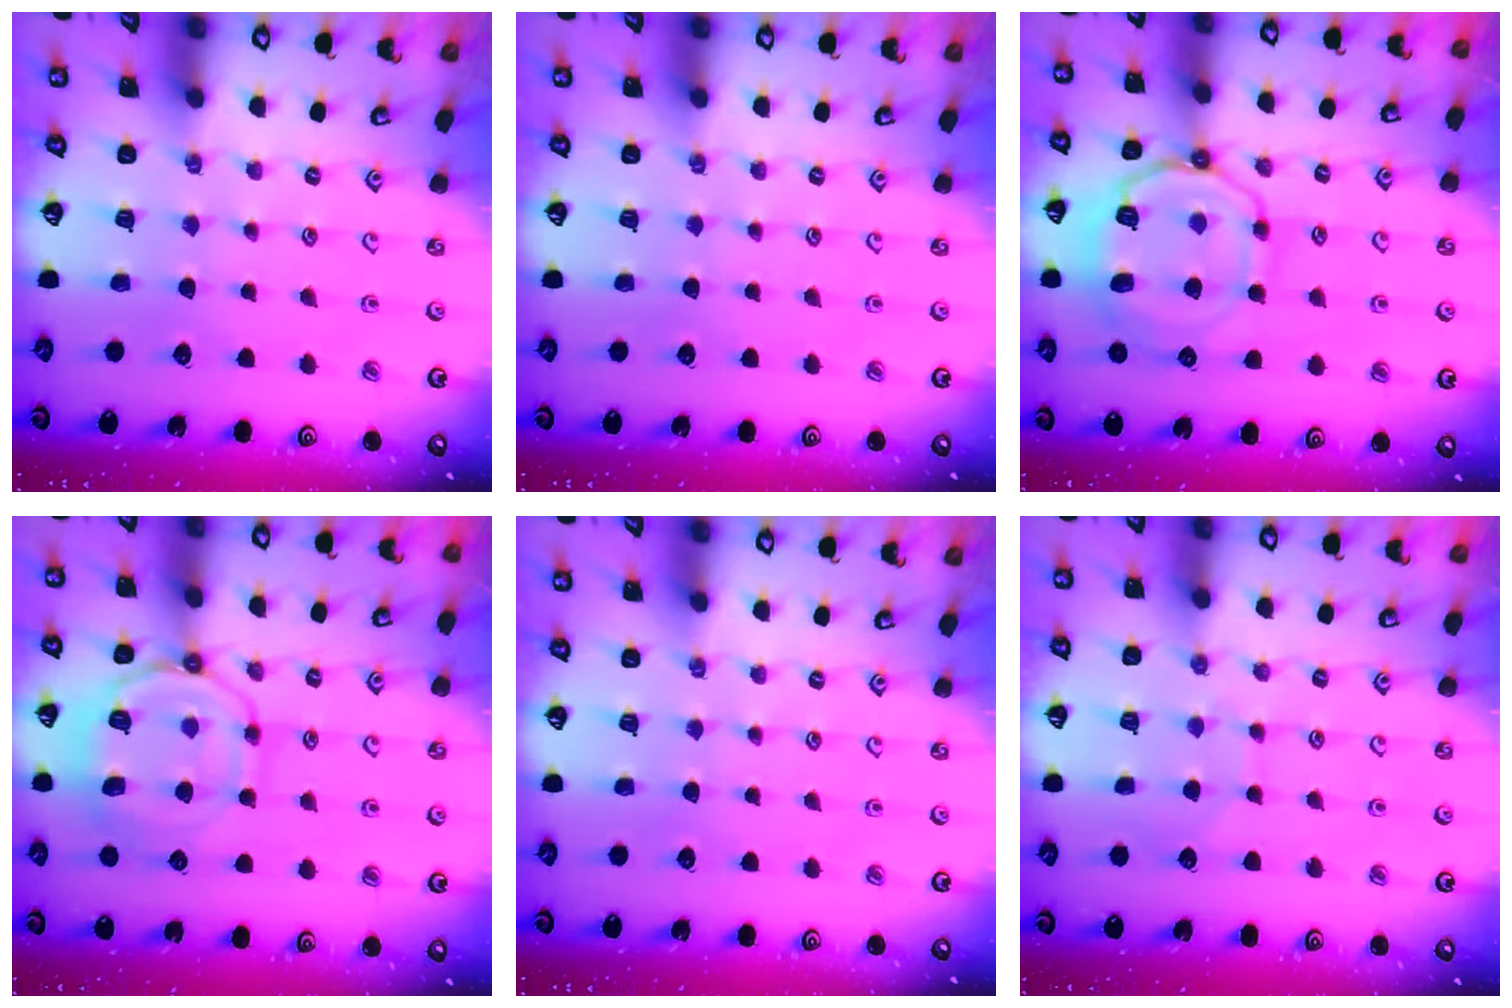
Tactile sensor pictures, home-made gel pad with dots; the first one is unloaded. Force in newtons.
{"total": 0.0}
{"total": 12.1, "press": 12.0, "slide": 0.9}
{"total": 11.3, "press": 11.2, "slide": 1.3}
{"total": 0.0}
{"total": 5.0, "press": 5.0, "slide": 0.5}